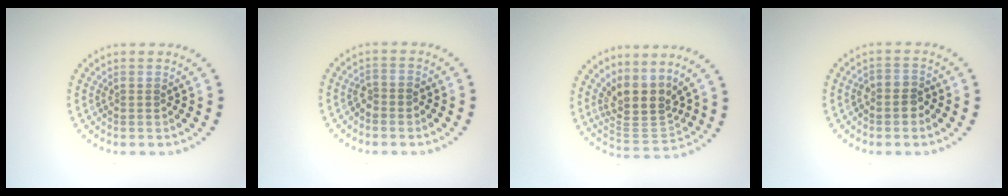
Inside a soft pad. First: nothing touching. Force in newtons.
{"total": 1.2, "press": 1.1, "slide": 0.6}
{"total": 4.1, "press": 3.4, "slide": 2.4}
{"total": 1.9, "press": 1.7, "slide": 0.8}